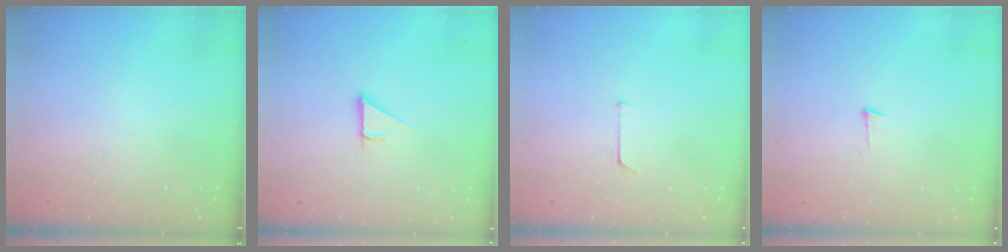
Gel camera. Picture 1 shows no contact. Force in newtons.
{"total": 2.9, "press": 2.8, "slide": 0.2}
{"total": 4.6, "press": 4.6, "slide": 0.3}
{"total": 3.5, "press": 3.5, "slide": 0.5}